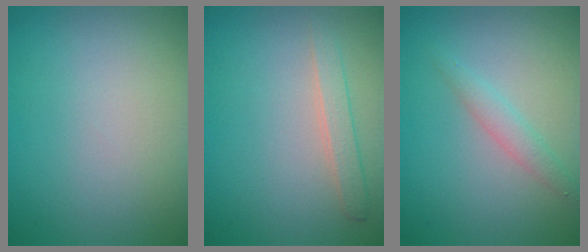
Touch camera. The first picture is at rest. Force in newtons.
{"total": 1.7, "press": 1.7, "slide": 0.0}
{"total": 1.7, "press": 1.7, "slide": 0.1}